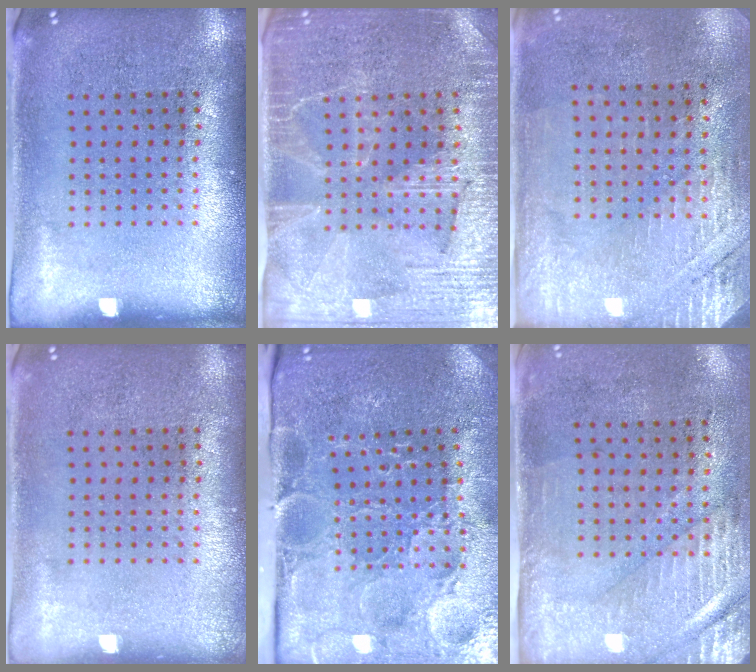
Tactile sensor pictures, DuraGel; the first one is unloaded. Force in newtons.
{"total": 4.0, "press": 3.6, "slide": 1.6}
{"total": 2.7, "press": 2.5, "slide": 1.1}
{"total": 0.0}
{"total": 3.7, "press": 3.7, "slide": 0.7}
{"total": 3.0, "press": 2.4, "slide": 1.6}